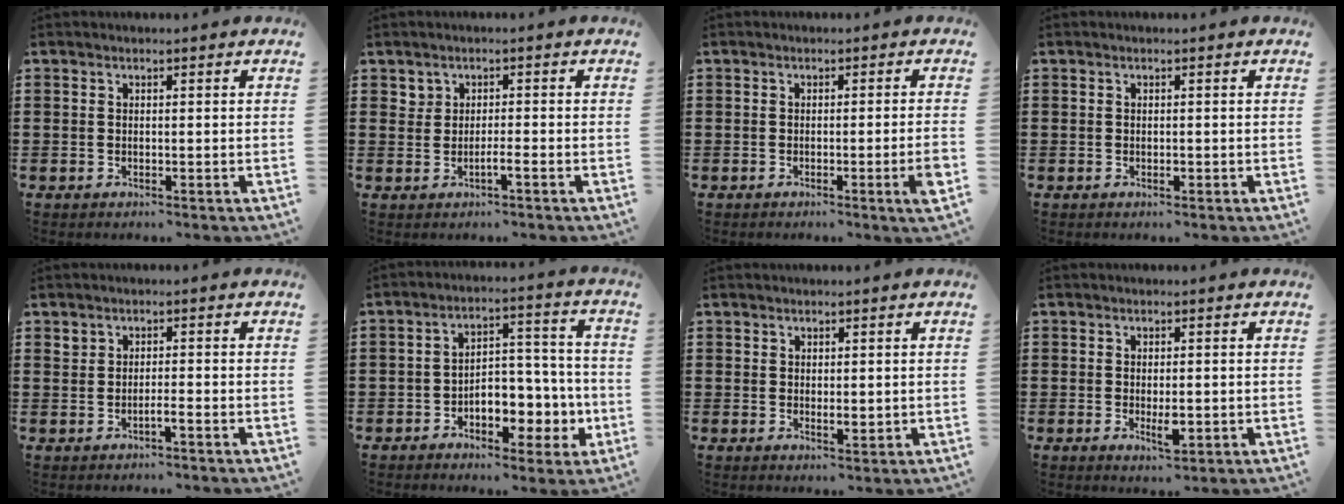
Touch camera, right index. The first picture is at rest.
{"total": 1.3, "force": [-0.5, 0.6, 1.0], "torque": [-0.022, -0.001, -0.009]}
{"total": 3.1, "force": [-1.0, -0.3, 2.9], "torque": [-0.046, -0.016, -0.015]}
{"total": 0.5, "force": [-0.2, 0.2, 0.4], "torque": [-0.009, -0.002, -0.003]}
{"total": 1.3, "force": [-0.7, 0.3, 1.0], "torque": [-0.021, -0.002, -0.013]}
{"total": 6.7, "force": [-2.7, 4.5, 4.1], "torque": [-0.059, 0.012, -0.051]}
{"total": 1.5, "force": [0.4, 0.6, 1.3], "torque": [-0.025, -0.001, 0.009]}
{"total": 2.9, "force": [-0.5, 1.0, 2.6], "torque": [-0.053, -0.004, -0.010]}